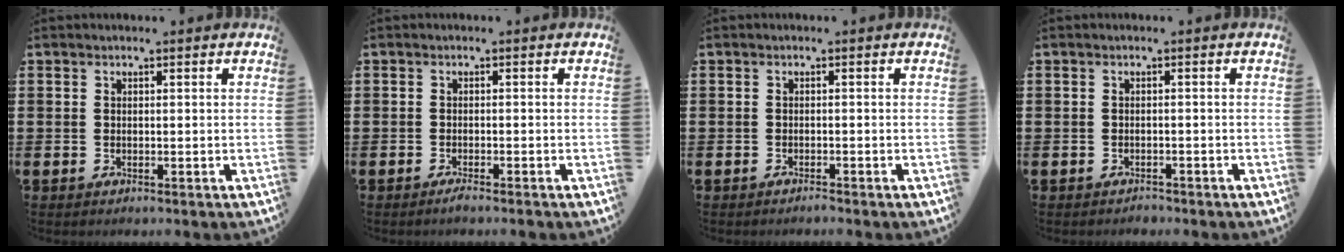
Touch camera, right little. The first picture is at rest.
{"total": 0.9, "force": [-0.7, 0.0, 0.6], "torque": [-0.009, -0.002, -0.013]}
{"total": 0.6, "force": [-0.6, 0.0, -0.1], "torque": [-0.001, -0.002, -0.012]}
{"total": 0.6, "force": [-0.6, 0.1, -0.1], "torque": [-0.001, 0.000, -0.013]}